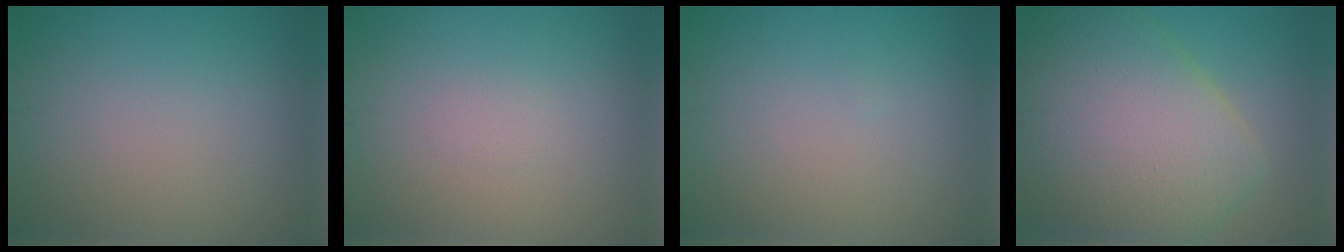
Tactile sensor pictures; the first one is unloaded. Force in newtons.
{"total": 0.6, "press": 0.6, "slide": 0.0}
{"total": 0.0}
{"total": 11.5, "press": 11.5, "slide": 0.5}